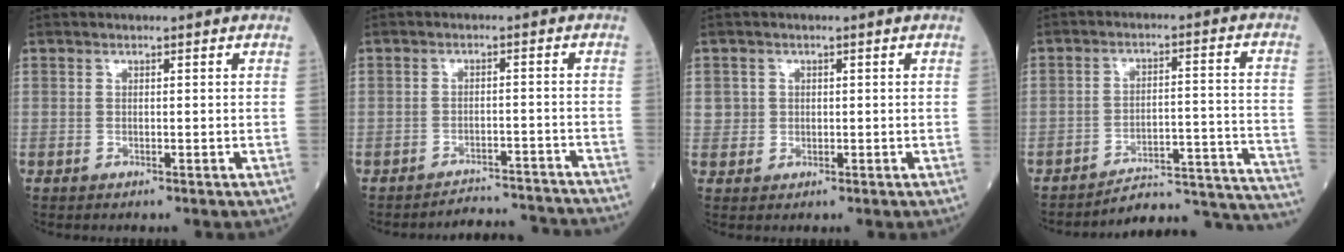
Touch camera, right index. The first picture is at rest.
{"total": 8.4, "force": [-8.3, 0.6, -0.3], "torque": [0.012, 0.015, -0.104]}
{"total": 2.1, "force": [0.5, 2.1, 0.2], "torque": [0.005, 0.004, 0.009]}
{"total": 17.6, "force": [-17.5, 0.7, 2.2], "torque": [0.025, 0.047, -0.227]}